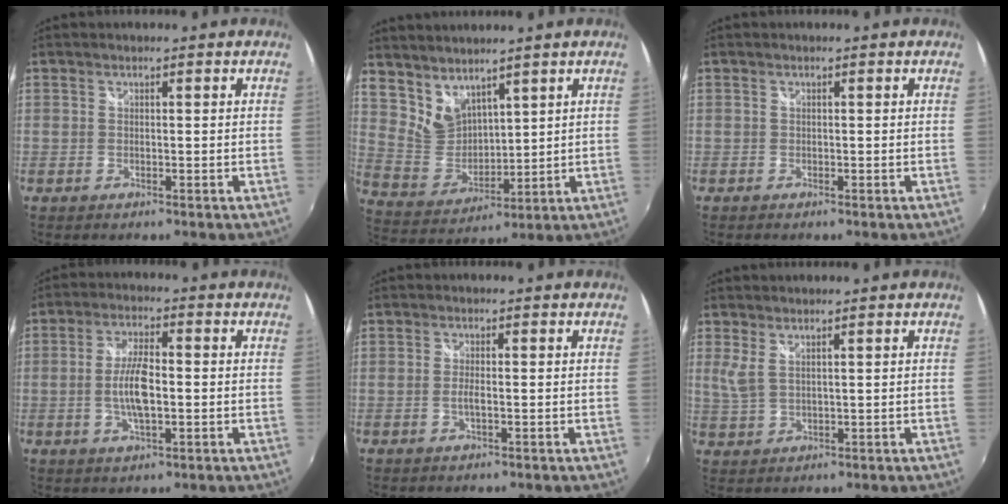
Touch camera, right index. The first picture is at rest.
{"total": 8.3, "force": [6.4, 4.2, 3.0], "torque": [-0.055, 0.001, 0.145]}
{"total": 0.0}
{"total": 7.2, "force": [-1.0, 2.5, 6.7], "torque": [-0.133, 0.000, -0.018]}
{"total": 1.4, "force": [-0.4, 0.0, 1.3], "torque": [-0.026, -0.003, -0.008]}
{"total": 2.8, "force": [1.6, 0.8, 2.2], "torque": [-0.048, -0.005, 0.033]}